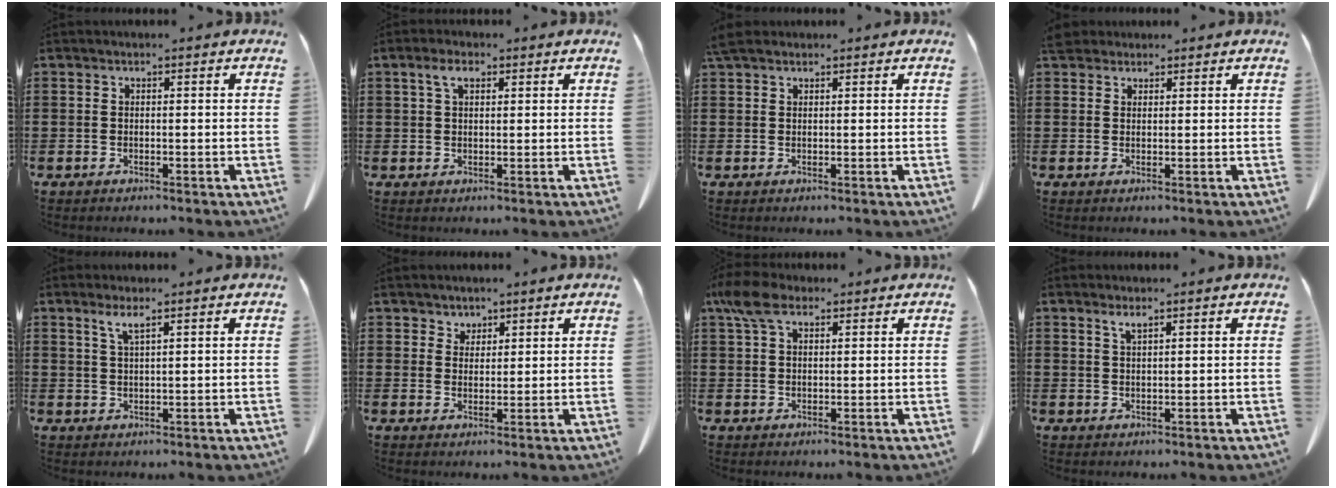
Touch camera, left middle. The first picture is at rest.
{"total": 3.3, "force": [1.7, 1.5, 2.4], "torque": [-0.055, 0.009, 0.029]}
{"total": 2.1, "force": [1.7, 0.7, 0.9], "torque": [-0.025, 0.004, 0.034]}
{"total": 2.8, "force": [2.4, 1.2, 0.8], "torque": [-0.024, 0.006, 0.047]}
{"total": 2.4, "force": [1.5, 0.4, 1.9], "torque": [-0.041, 0.002, 0.025]}
{"total": 2.4, "force": [1.9, 1.4, 0.1], "torque": [-0.010, 0.007, 0.037]}
{"total": 5.5, "force": [3.1, 2.8, 3.7], "torque": [-0.089, 0.005, 0.055]}
{"total": 1.5, "force": [1.0, 0.3, 1.0], "torque": [-0.022, 0.001, 0.018]}